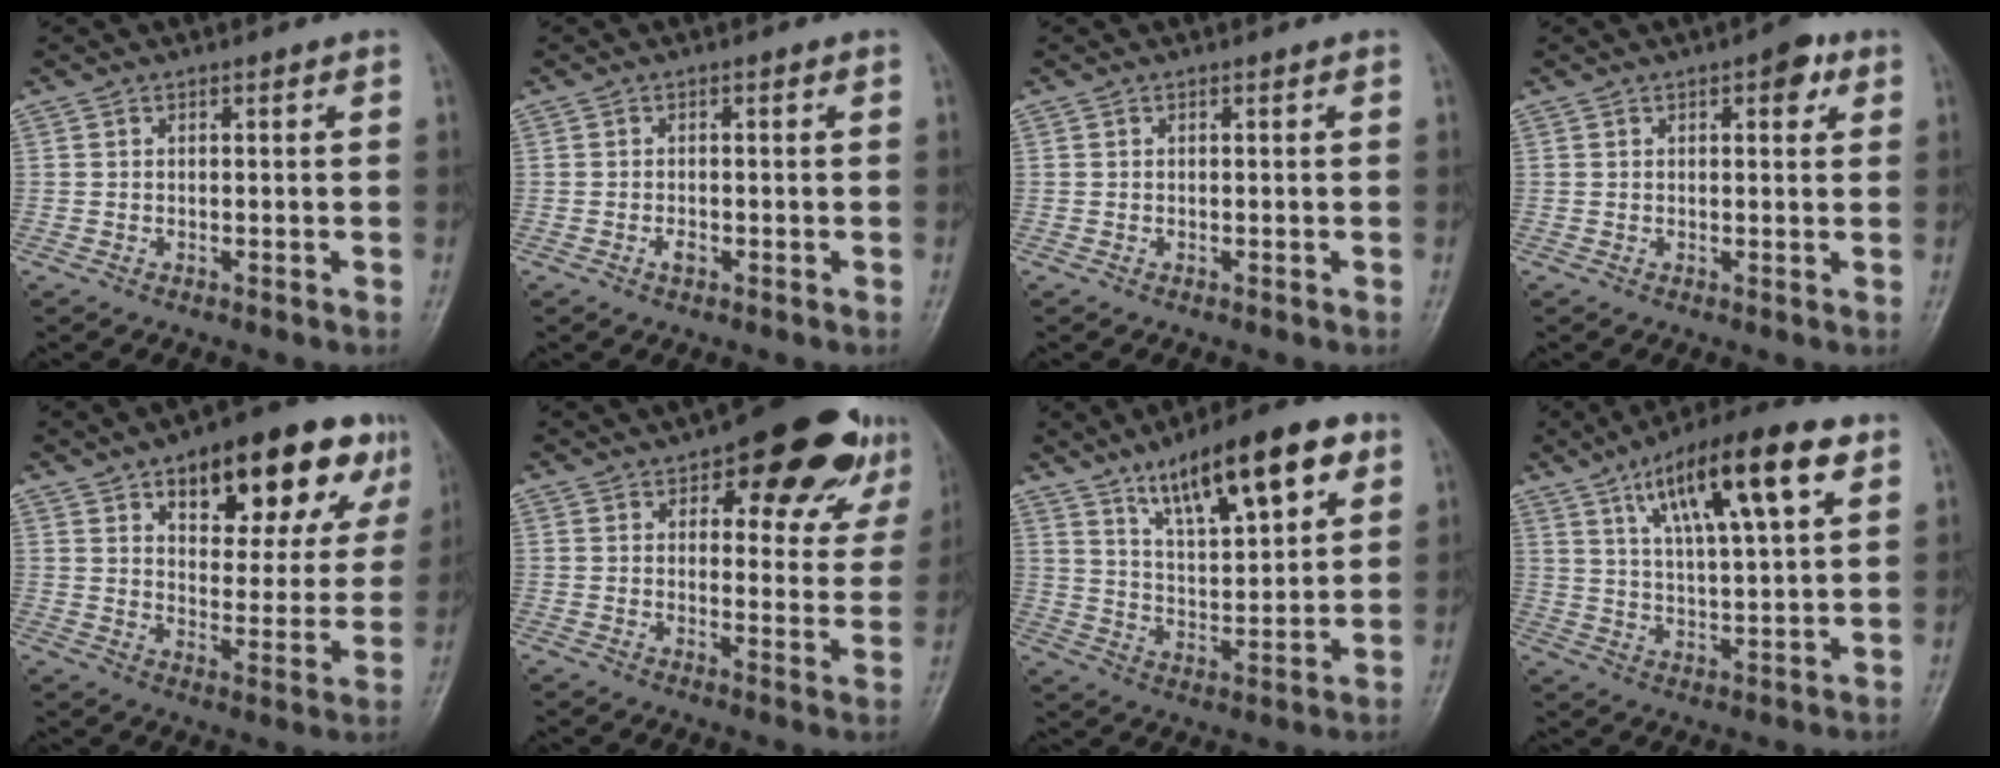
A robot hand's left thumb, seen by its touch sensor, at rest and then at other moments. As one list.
[{"total": 1.4, "force": [-0.6, 0.8, 1.0], "torque": [-0.014, 0.000, -0.012]}, {"total": 0.0}, {"total": 4.3, "force": [2.0, 1.9, 3.2], "torque": [-0.028, -0.001, 0.019]}, {"total": 21.3, "force": [11.4, 9.0, 15.6], "torque": [-0.168, -0.023, 0.163]}, {"total": 17.4, "force": [10.2, 7.4, 12.1], "torque": [-0.104, -0.033, 0.127]}, {"total": 17.6, "force": [9.8, 5.7, 13.4], "torque": [-0.183, -0.034, 0.160]}, {"total": 17.9, "force": [8.6, 4.8, 14.9], "torque": [-0.230, -0.015, 0.144]}]